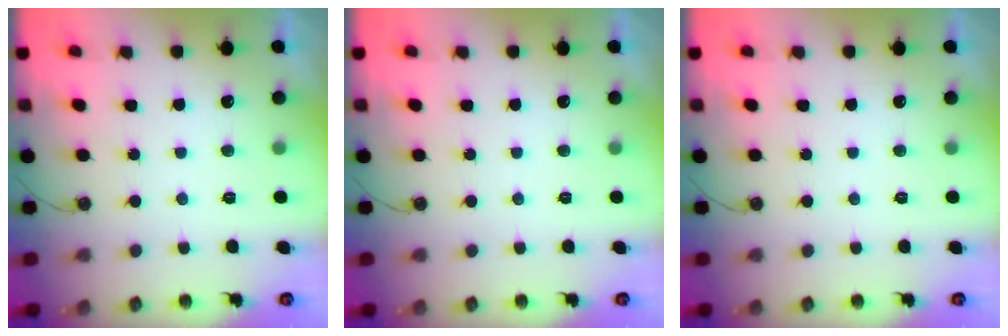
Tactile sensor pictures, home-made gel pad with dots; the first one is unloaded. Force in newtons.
{"total": 0.0}
{"total": 0.0}